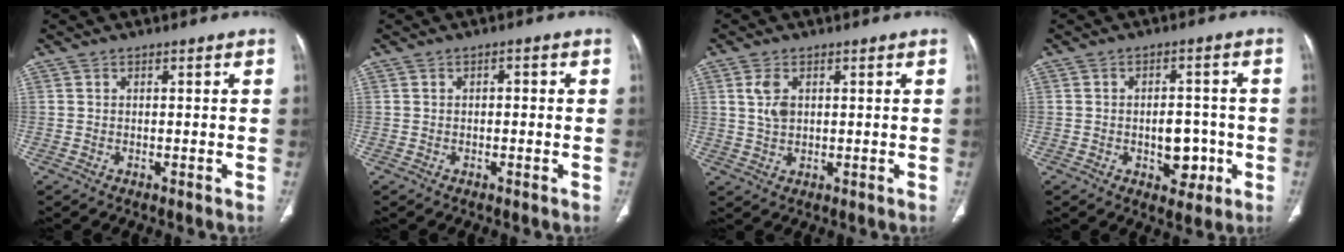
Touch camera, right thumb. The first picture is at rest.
{"total": 1.3, "force": [0.1, 0.7, 1.1], "torque": [-0.015, 0.003, -0.002]}
{"total": 3.8, "force": [1.2, 2.3, 2.9], "torque": [-0.059, -0.003, 0.028]}
{"total": 6.9, "force": [-1.7, 4.5, 4.9], "torque": [-0.034, 0.014, -0.015]}